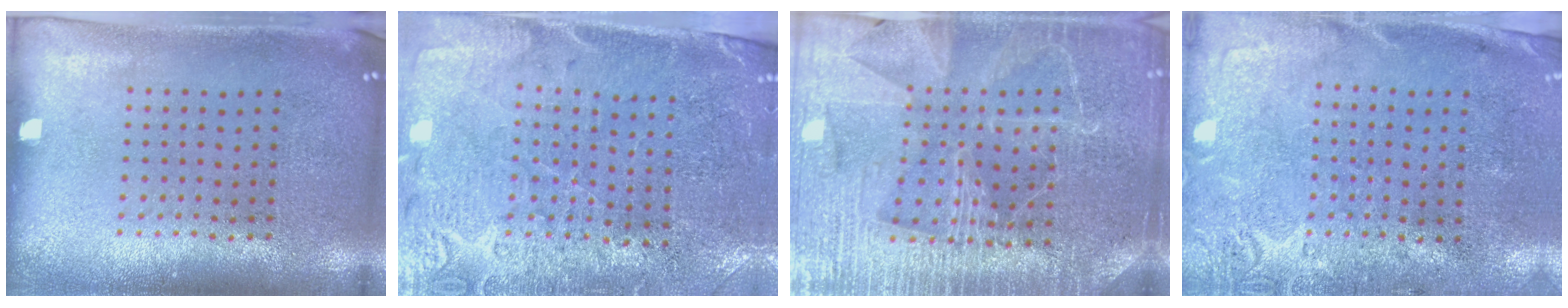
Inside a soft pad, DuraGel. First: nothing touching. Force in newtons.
{"total": 3.0, "press": 2.9, "slide": 0.9}
{"total": 4.2, "press": 3.9, "slide": 1.4}
{"total": 2.8, "press": 2.2, "slide": 1.8}